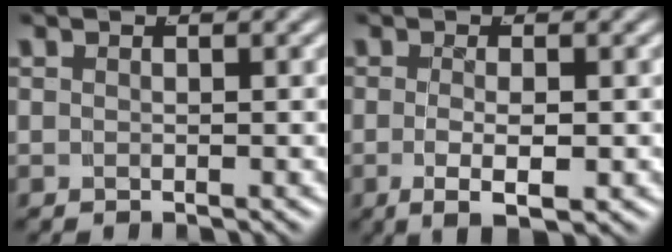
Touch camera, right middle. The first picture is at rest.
{"total": 3.9, "force": [-1.7, 1.0, 3.4], "torque": [-0.067, -0.022, -0.014]}